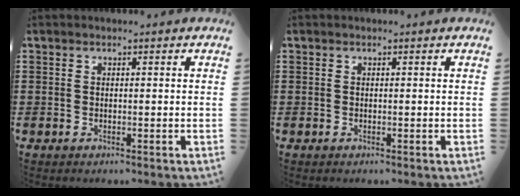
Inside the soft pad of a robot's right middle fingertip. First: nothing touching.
{"total": 0.0}